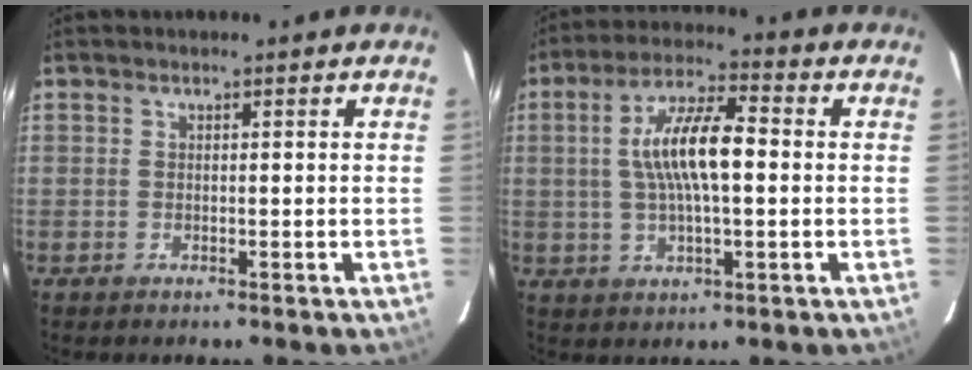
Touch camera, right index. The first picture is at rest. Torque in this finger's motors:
{"motor_torque": [0.89, -0.16, 0.56, 0.18]}